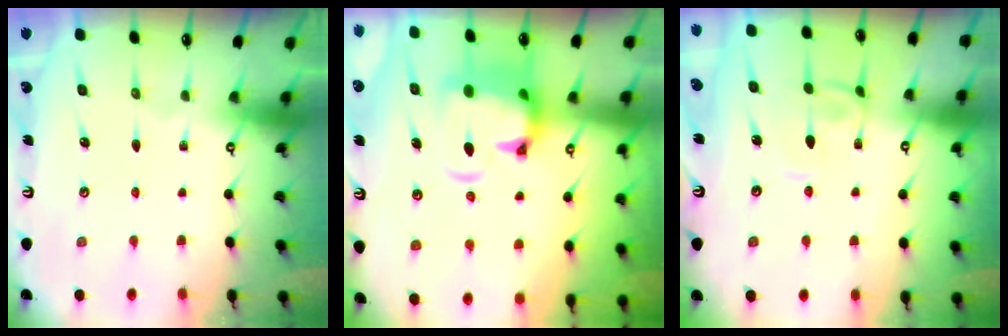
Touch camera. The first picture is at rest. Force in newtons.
{"total": 5.4, "press": 5.1, "slide": 1.7}
{"total": 2.1, "press": 2.1, "slide": 0.2}